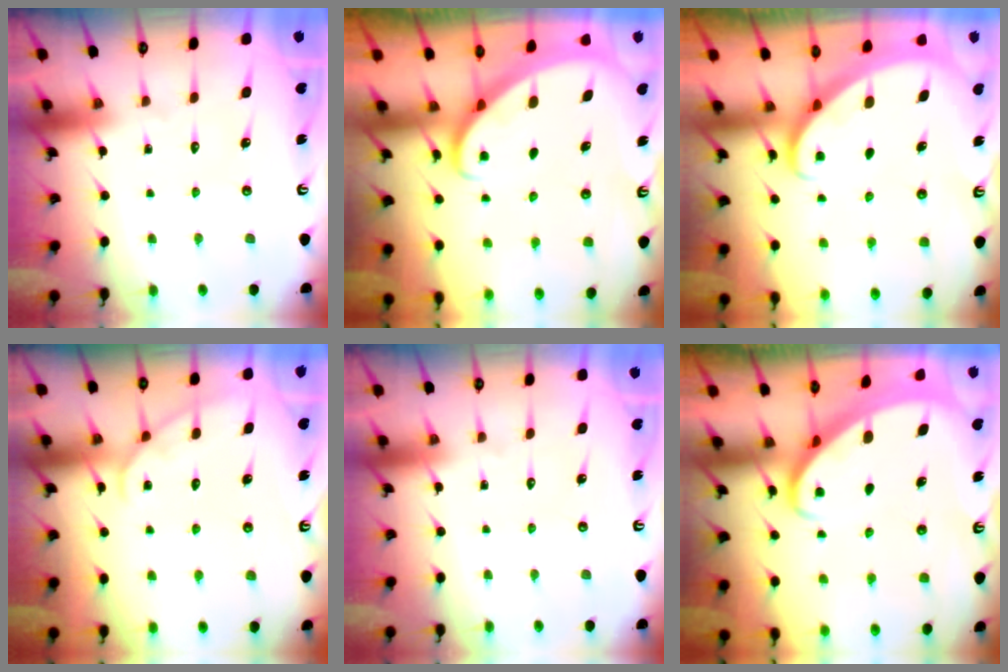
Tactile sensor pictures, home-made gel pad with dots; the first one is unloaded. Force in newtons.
{"total": 2.5, "press": 2.5, "slide": 0.3}
{"total": 2.3, "press": 2.3, "slide": 0.3}
{"total": 3.9, "press": 3.9, "slide": 0.3}
{"total": 0.0}
{"total": 3.8, "press": 3.8, "slide": 0.4}